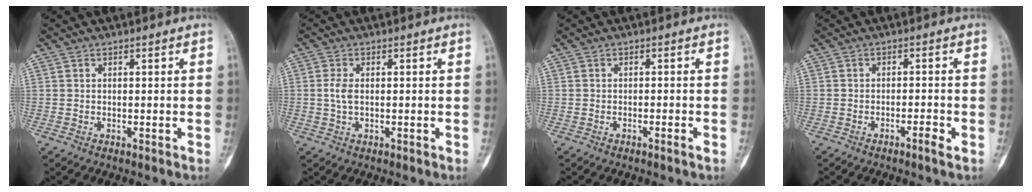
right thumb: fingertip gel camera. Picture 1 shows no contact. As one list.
[{"total": 2.3, "force": [0.1, 1.2, 1.9], "torque": [-0.046, 0.003, 0.000]}, {"total": 1.0, "force": [-0.7, 0.0, 0.8], "torque": [-0.022, 0.004, -0.010]}, {"total": 2.2, "force": [-1.3, 0.2, 1.7], "torque": [-0.036, 0.007, -0.022]}]